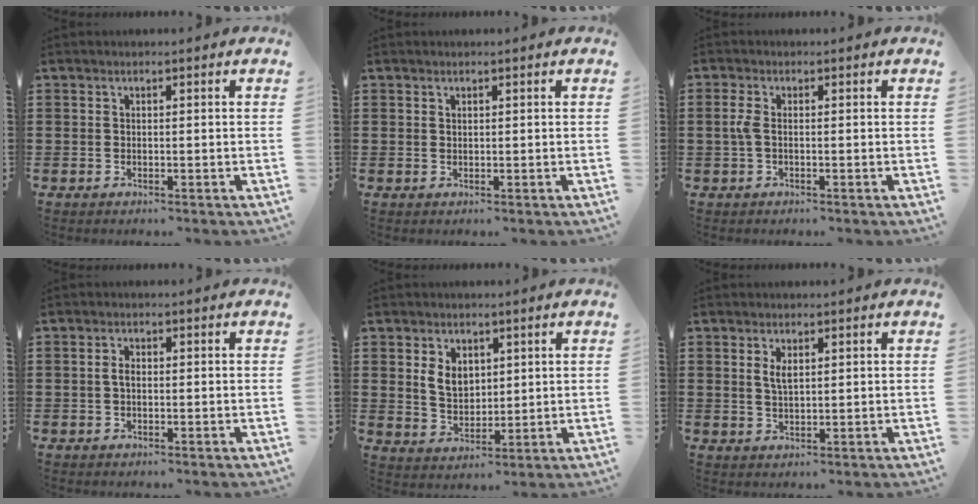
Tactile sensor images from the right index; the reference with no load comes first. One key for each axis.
{"total": 0.5, "fx": 0.4, "fy": 0.4, "fz": 0.1, "tx": -0.004, "ty": 0.002, "tz": 0.007}
{"total": 2.3, "fx": -0.2, "fy": 0.9, "fz": 2.1, "tx": -0.062, "ty": -0.008, "tz": -0.011}
{"total": 1.7, "fx": -0.1, "fy": 0.9, "fz": 1.5, "tx": -0.036, "ty": 0.000, "tz": -0.006}
{"total": 5.1, "fx": 1.6, "fy": 3.7, "fz": 3.1, "tx": -0.065, "ty": 0.010, "tz": 0.027}
{"total": 2.4, "fx": 0.9, "fy": 0.9, "fz": 2.0, "tx": -0.044, "ty": 0.004, "tz": 0.014}